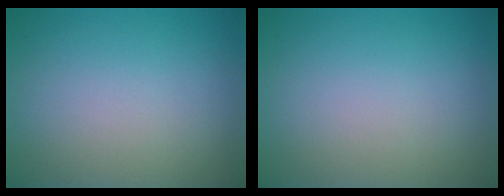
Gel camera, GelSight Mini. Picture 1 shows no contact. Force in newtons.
{"total": 0.0}